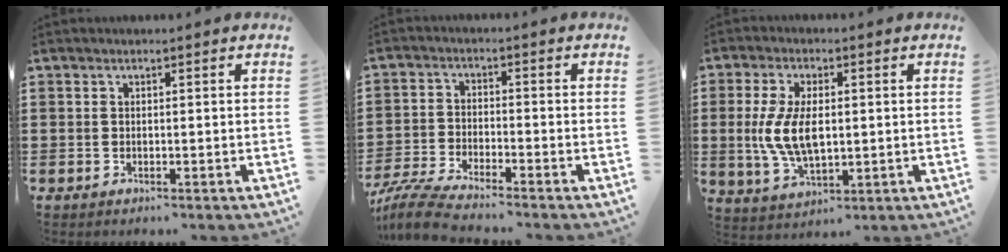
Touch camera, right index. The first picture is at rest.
{"total": 5.5, "force": [-5.2, -0.2, 1.8], "torque": [-0.057, -0.018, -0.106]}
{"total": 7.9, "force": [0.1, 3.9, 6.8], "torque": [-0.156, 0.002, -0.004]}